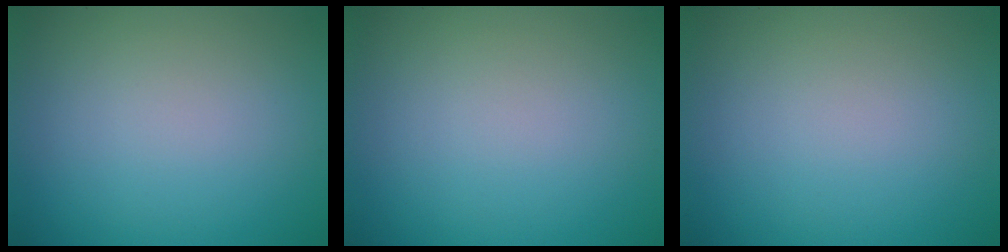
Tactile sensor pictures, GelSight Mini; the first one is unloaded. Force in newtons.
{"total": 0.0}
{"total": 0.0}